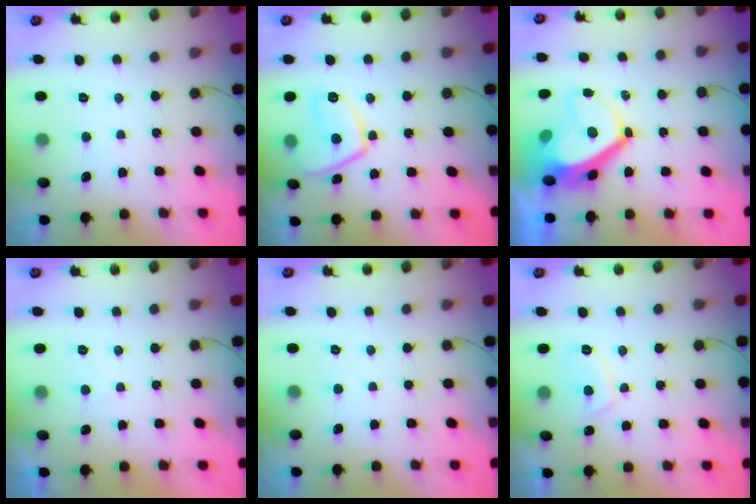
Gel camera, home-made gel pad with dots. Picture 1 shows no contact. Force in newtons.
{"total": 9.9, "press": 9.8, "slide": 1.1}
{"total": 9.0, "press": 8.9, "slide": 1.0}
{"total": 1.0, "press": 0.8, "slide": 0.7}
{"total": 0.0}
{"total": 4.5, "press": 4.4, "slide": 0.8}